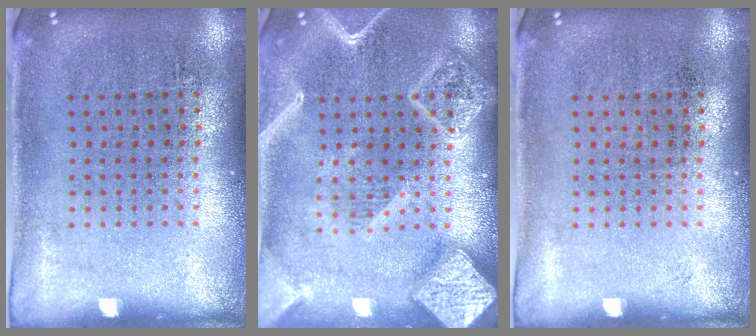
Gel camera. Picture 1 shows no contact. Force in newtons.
{"total": 3.1, "press": 3.1, "slide": 0.3}
{"total": 0.0}